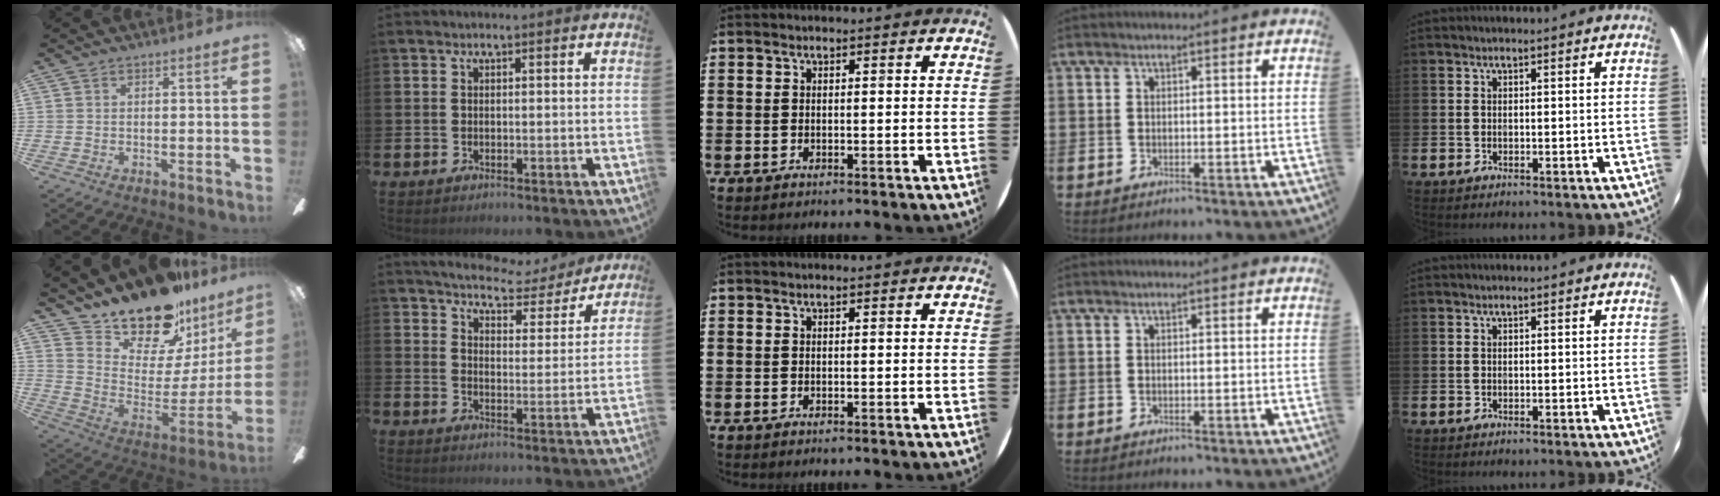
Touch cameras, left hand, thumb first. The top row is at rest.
{"thumb": {"total": 20.2, "force": [17.5, 7.5, 6.7], "torque": [-0.113, -0.142, 0.308]}, "index": {"total": 5.1, "force": [4.7, 1.3, 1.2], "torque": [-0.029, -0.039, 0.073]}}